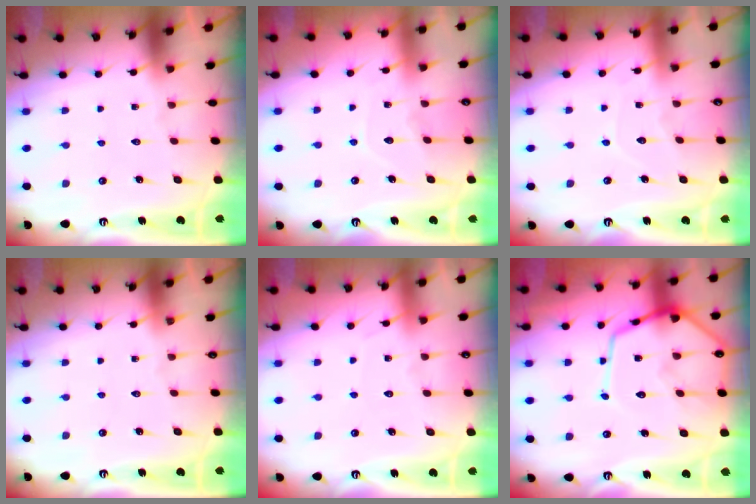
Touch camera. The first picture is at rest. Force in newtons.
{"total": 5.5, "press": 5.4, "slide": 0.6}
{"total": 5.0, "press": 5.0, "slide": 0.1}
{"total": 0.0}
{"total": 3.9, "press": 3.9, "slide": 0.5}
{"total": 15.5, "press": 15.4, "slide": 1.3}